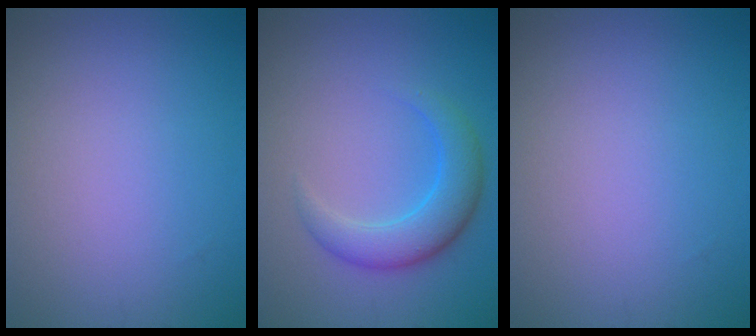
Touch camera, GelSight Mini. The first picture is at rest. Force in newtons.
{"total": 4.1, "press": 4.0, "slide": 0.1}
{"total": 0.0}